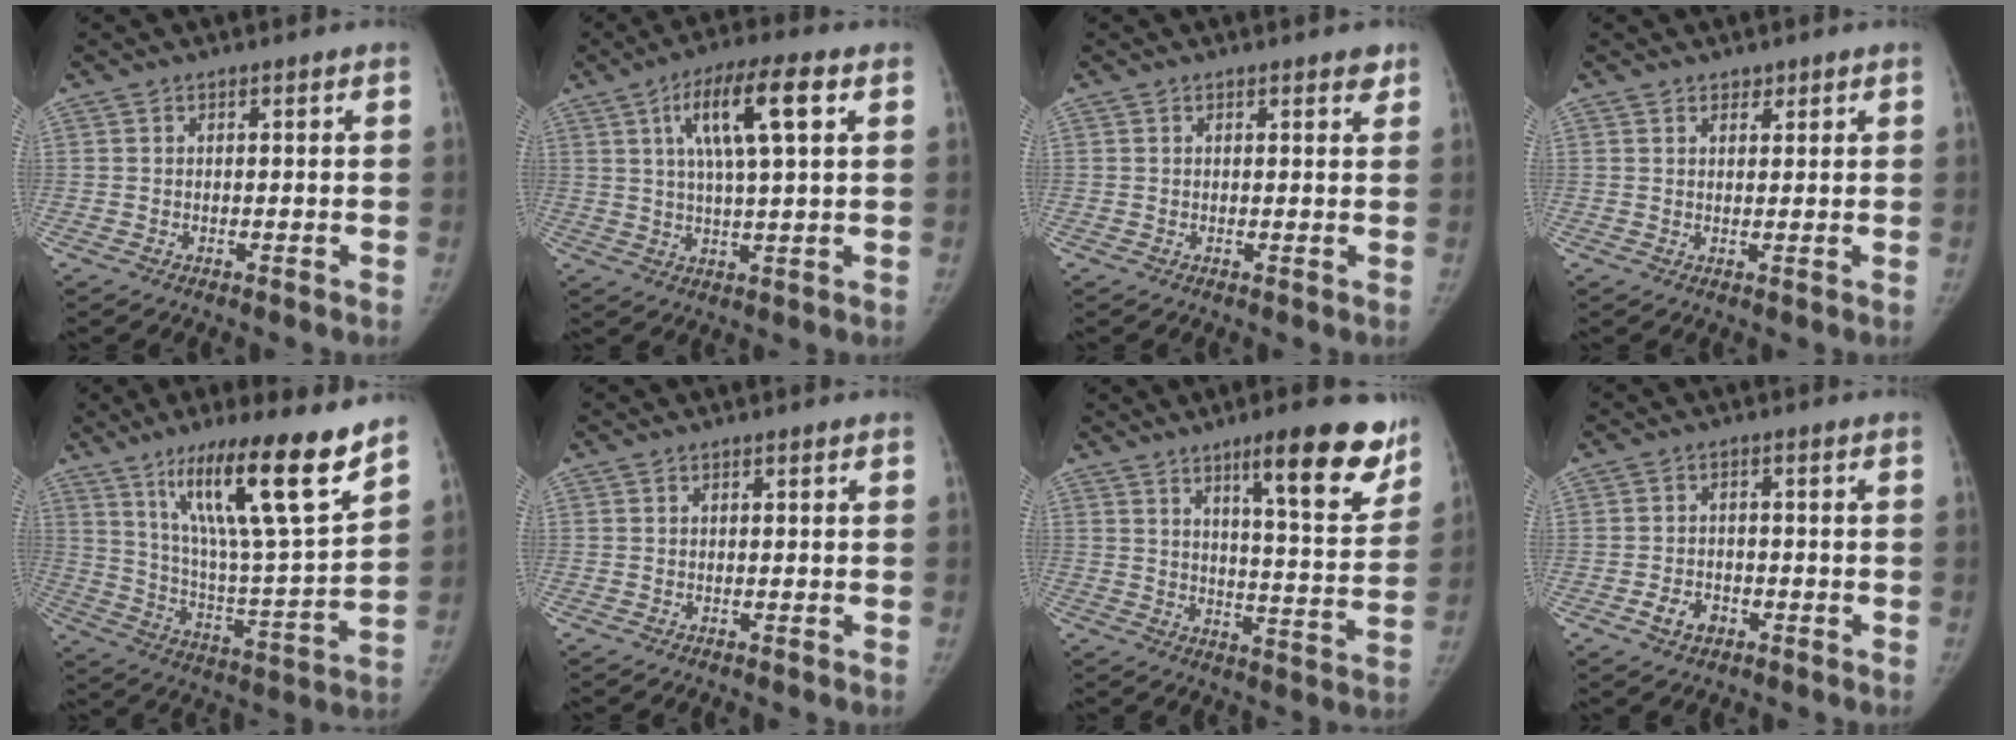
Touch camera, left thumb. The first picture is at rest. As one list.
[{"total": 12.2, "force": [4.4, 2.7, 11.1], "torque": [-0.198, 0.002, 0.073]}, {"total": 1.7, "force": [1.2, 0.7, 1.0], "torque": [-0.001, -0.005, 0.012]}, {"total": 1.5, "force": [1.1, 0.9, 0.2], "torque": [0.013, -0.007, 0.014]}, {"total": 21.9, "force": [14.0, 2.3, 16.7], "torque": [-0.252, -0.067, 0.239]}, {"total": 0.0}, {"total": 16.5, "force": [10.4, 3.6, 12.3], "torque": [-0.128, -0.061, 0.149]}, {"total": 4.0, "force": [-2.0, 2.8, 2.0], "torque": [-0.026, 0.016, -0.030]}]